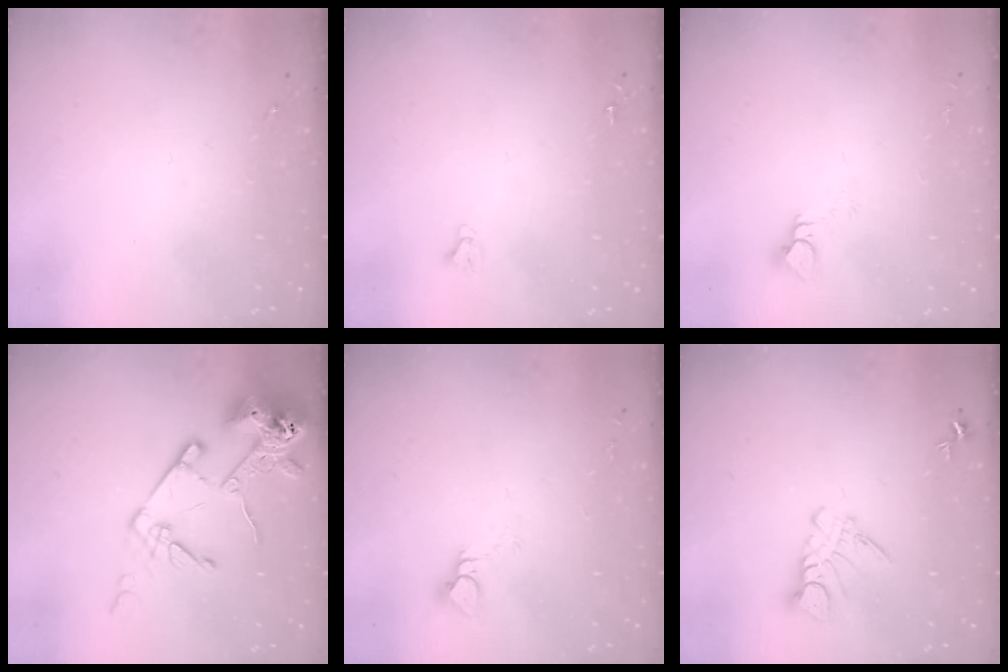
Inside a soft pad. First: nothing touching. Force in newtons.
{"total": 2.4, "press": 2.4, "slide": 0.2}
{"total": 4.5, "press": 4.5, "slide": 0.4}
{"total": 17.2, "press": 17.1, "slide": 2.2}
{"total": 4.5, "press": 4.5, "slide": 0.4}
{"total": 8.0, "press": 8.0, "slide": 0.7}